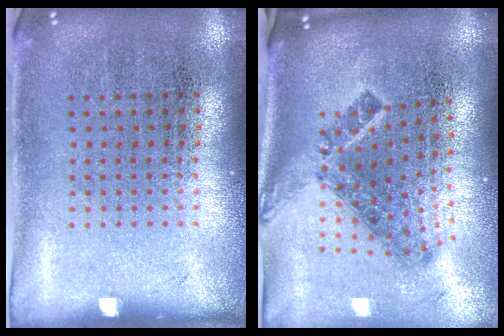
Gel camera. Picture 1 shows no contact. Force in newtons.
{"total": 1.7, "press": 1.3, "slide": 1.2}